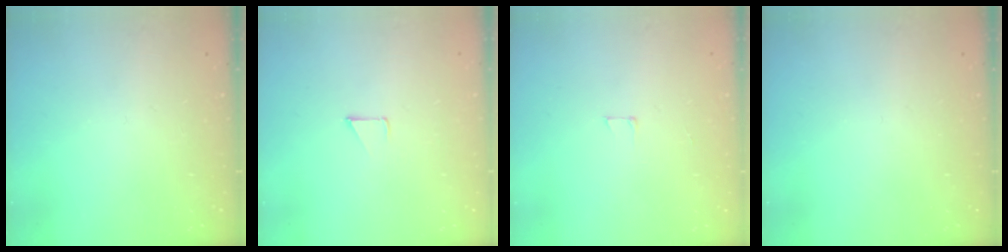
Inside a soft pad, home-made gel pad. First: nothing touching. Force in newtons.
{"total": 2.9, "press": 2.8, "slide": 0.3}
{"total": 3.0, "press": 3.0, "slide": 0.2}
{"total": 0.0}